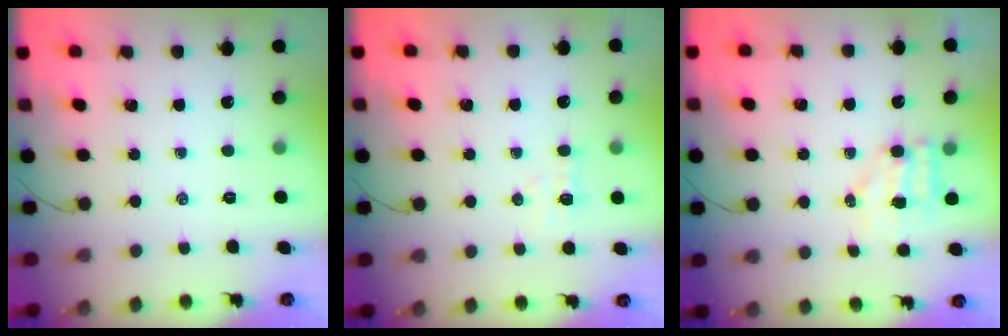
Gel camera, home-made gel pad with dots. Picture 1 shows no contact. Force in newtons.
{"total": 3.7, "press": 3.5, "slide": 1.2}
{"total": 5.3, "press": 5.2, "slide": 0.7}